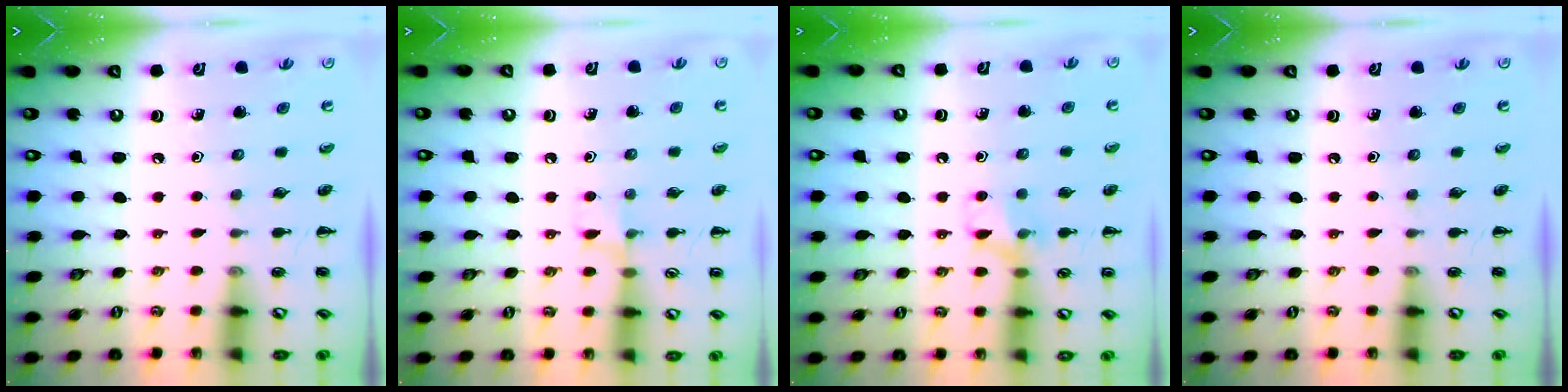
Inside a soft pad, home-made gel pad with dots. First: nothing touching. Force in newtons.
{"total": 5.7, "press": 5.4, "slide": 1.8}
{"total": 8.1, "press": 7.9, "slide": 1.8}
{"total": 0.0}